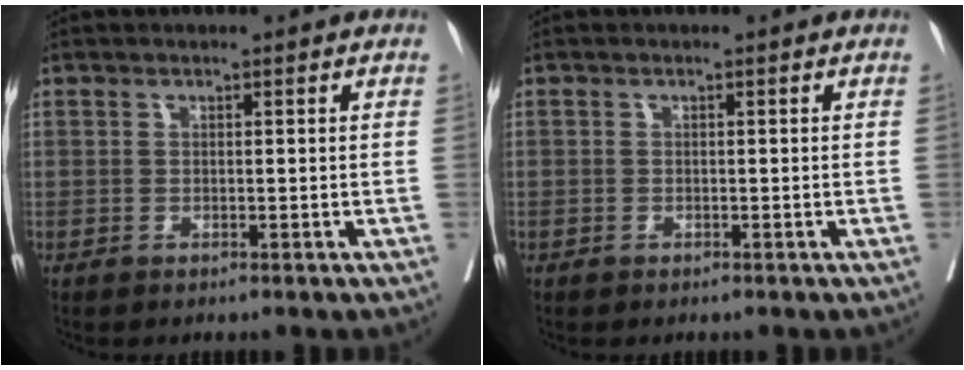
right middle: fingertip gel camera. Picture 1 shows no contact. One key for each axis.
{"total": 0.6, "fx": -0.3, "fy": 0.5, "fz": -0.1, "tx": -0.004, "ty": 0.005, "tz": -0.008}